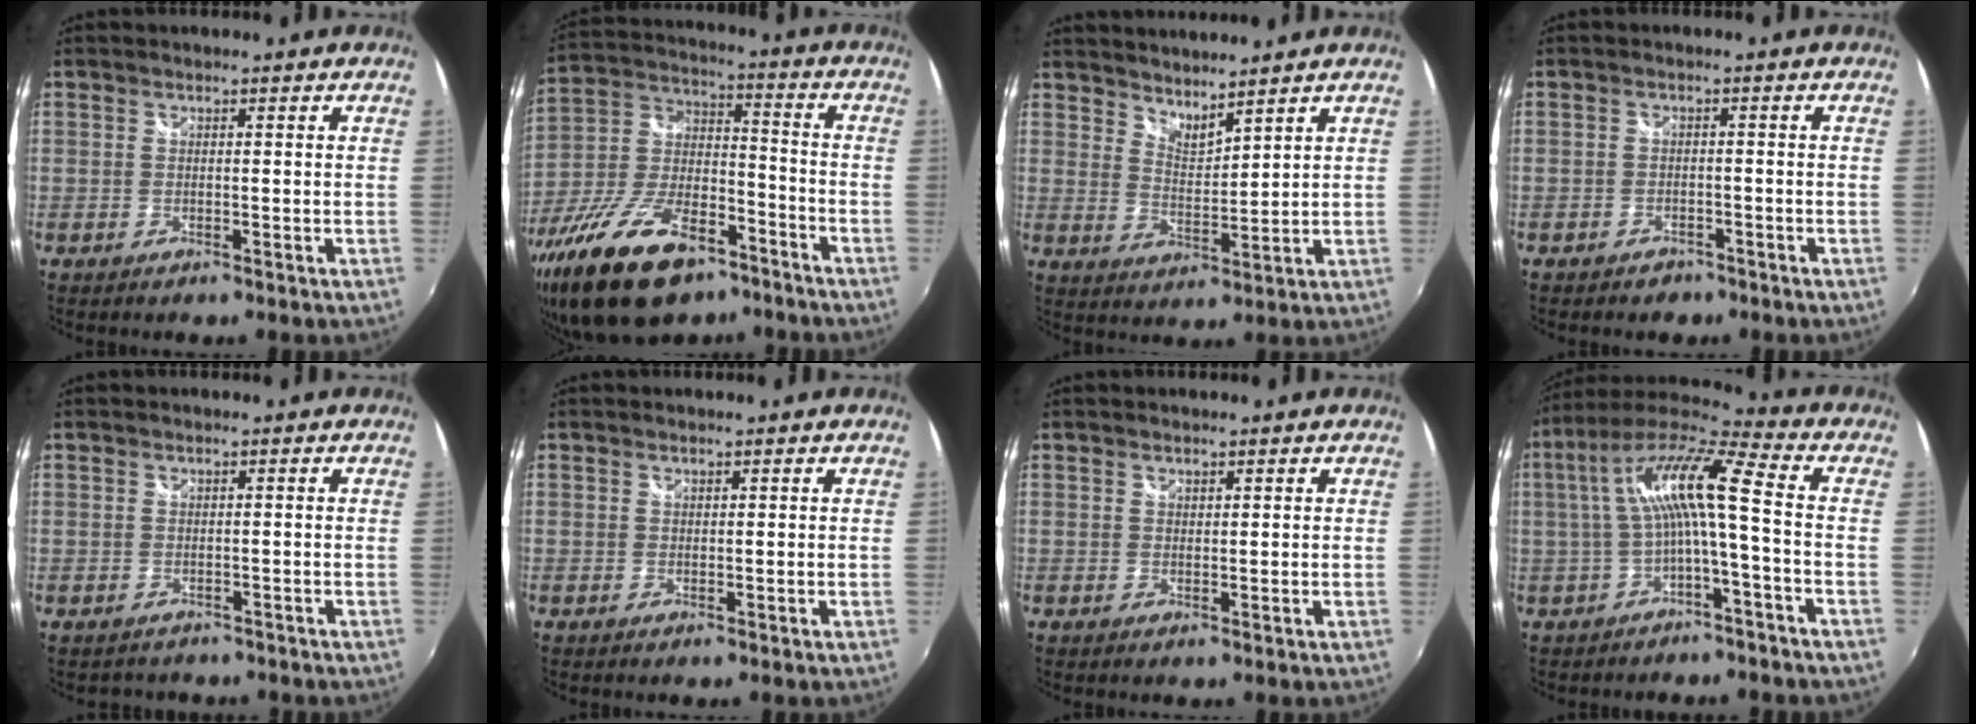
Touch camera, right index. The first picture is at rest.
{"total": 22.5, "force": [-14.6, 10.2, 13.8], "torque": [-0.274, -0.011, -0.244]}
{"total": 5.0, "force": [4.8, 0.8, 1.4], "torque": [-0.019, -0.007, 0.085]}
{"total": 3.3, "force": [-2.6, 2.0, 0.5], "torque": [-0.019, -0.004, -0.039]}
{"total": 1.8, "force": [-1.3, 1.3, -0.1], "torque": [-0.003, 0.000, -0.016]}
{"total": 0.0}
{"total": 0.6, "force": [0.6, 0.2, -0.1], "torque": [0.003, 0.001, 0.010]}
{"total": 11.9, "force": [-1.0, 0.8, 11.8], "torque": [-0.234, 0.021, -0.016]}